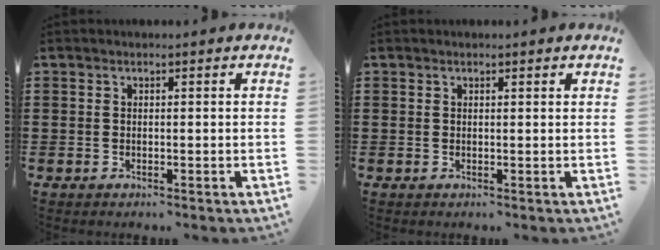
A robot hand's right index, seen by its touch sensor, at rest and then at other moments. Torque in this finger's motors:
{"motor_torque": [-0.31, 0.05, 0.00, -0.01]}